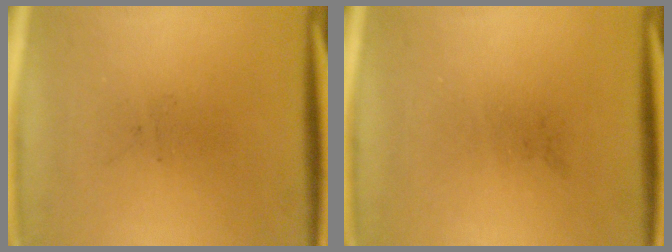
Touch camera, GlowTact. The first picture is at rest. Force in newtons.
{"total": 0.0}